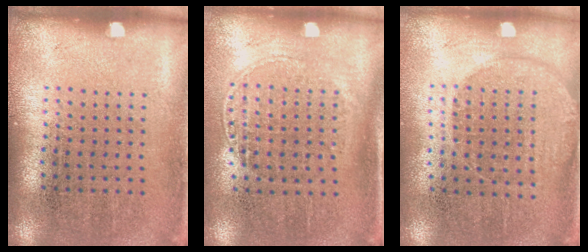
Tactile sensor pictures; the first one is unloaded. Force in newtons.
{"total": 1.5, "press": 1.2, "slide": 0.8}
{"total": 1.5, "press": 1.4, "slide": 0.8}